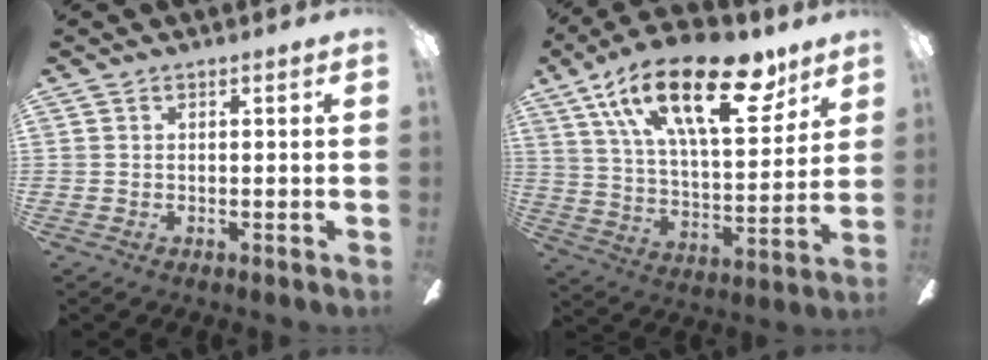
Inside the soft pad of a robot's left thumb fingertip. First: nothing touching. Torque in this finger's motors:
{"motor_torque": [0.96, 1.08, 1.46, -1.31, 0.25]}